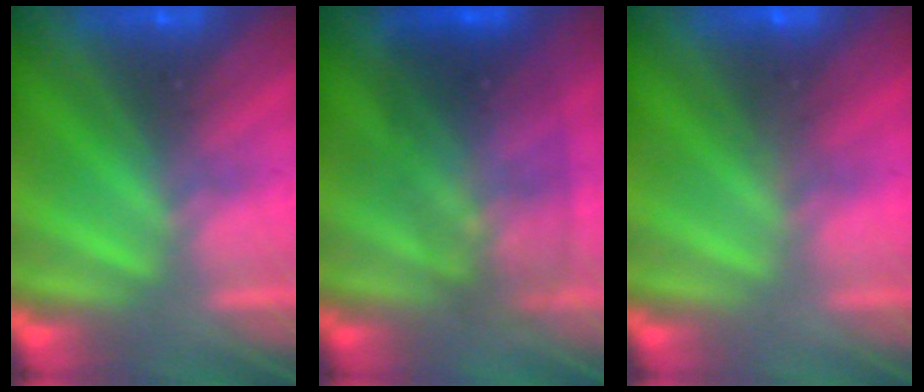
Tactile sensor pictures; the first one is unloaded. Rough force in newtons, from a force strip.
{"total": 3.0}
{"total": 2.9}